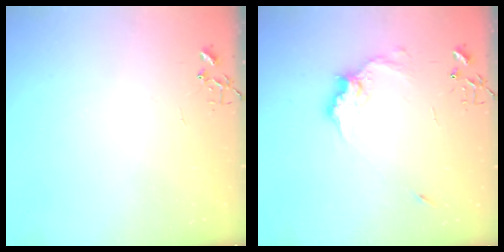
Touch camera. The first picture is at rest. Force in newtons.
{"total": 11.5, "press": 11.5, "slide": 0.8}